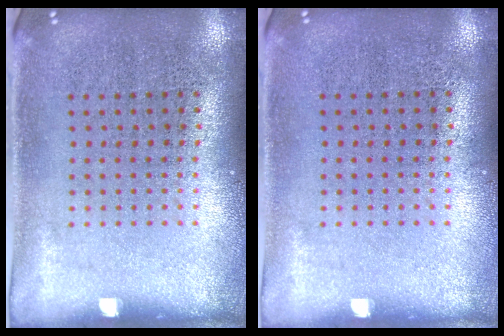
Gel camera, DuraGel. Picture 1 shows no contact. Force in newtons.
{"total": 0.0}